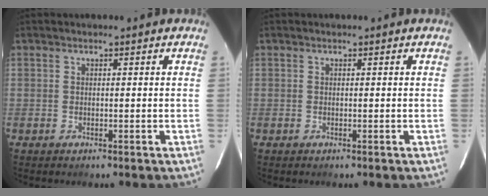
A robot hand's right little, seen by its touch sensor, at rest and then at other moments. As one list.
[{"total": 0.0}]